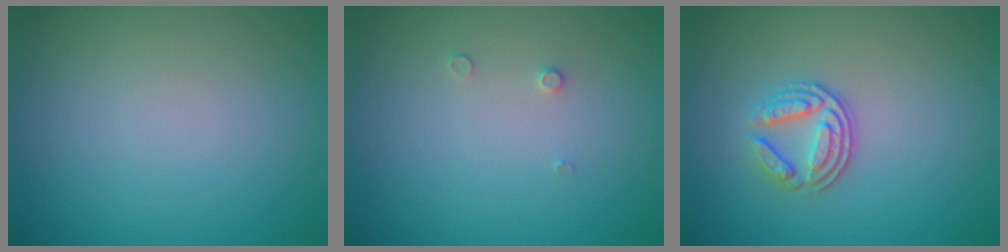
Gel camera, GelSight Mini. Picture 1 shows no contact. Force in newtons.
{"total": 0.6, "press": 0.6, "slide": 0.2}
{"total": 3.0, "press": 2.5, "slide": 1.6}